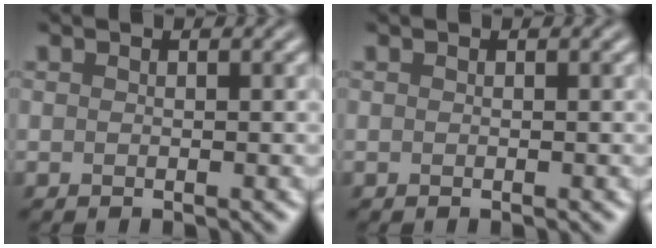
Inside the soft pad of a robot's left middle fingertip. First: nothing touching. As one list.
[{"total": 0.0}]